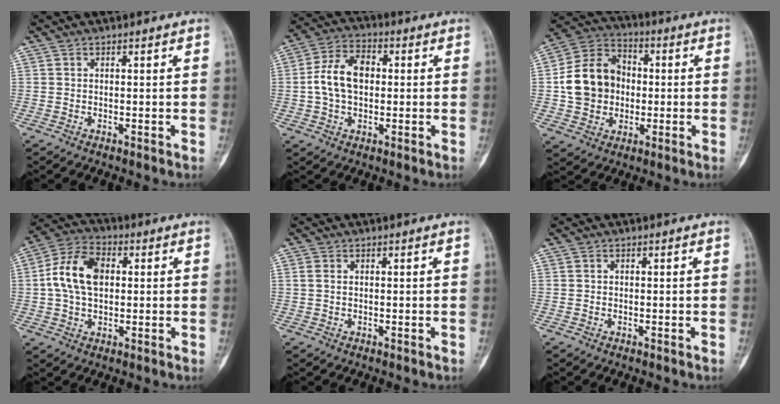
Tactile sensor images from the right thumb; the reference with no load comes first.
{"total": 9.6, "force": [0.4, 6.3, 7.2], "torque": [-0.130, 0.024, 0.003]}
{"total": 14.2, "force": [-0.3, 11.8, 7.8], "torque": [-0.120, 0.029, -0.006]}
{"total": 11.1, "force": [1.3, 7.2, 8.3], "torque": [-0.154, 0.024, 0.021]}
{"total": 0.9, "force": [0.2, 0.4, 0.8], "torque": [-0.022, -0.002, 0.003]}
{"total": 0.0}